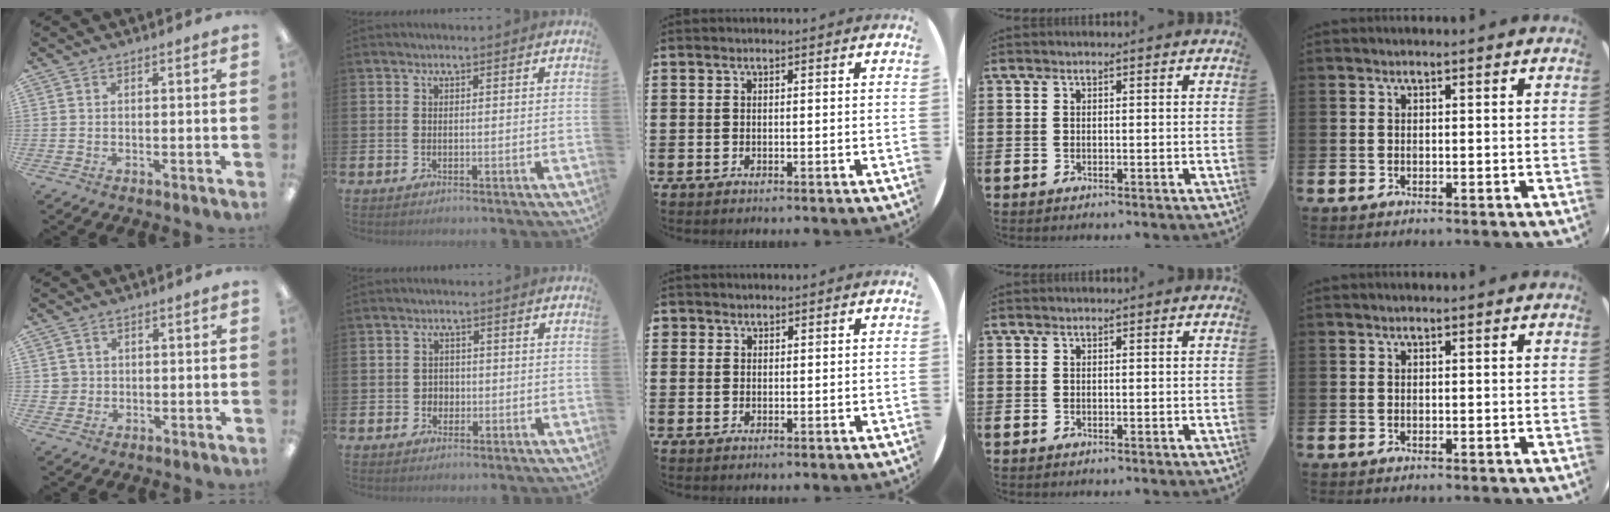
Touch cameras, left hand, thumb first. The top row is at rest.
{"thumb": {"total": 2.8, "force": [0.5, 2.8, 0.0], "torque": [0.000, 0.002, 0.006]}, "index": {"total": 1.8, "force": [-0.3, 1.7, 0.3], "torque": [-0.001, 0.004, -0.012]}, "middle": {"total": 0.8, "force": [0.7, 0.5, -0.1], "torque": [0.002, 0.003, 0.014]}}